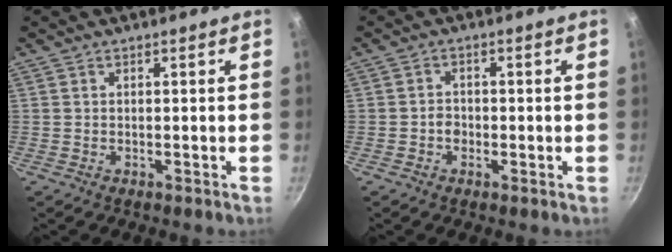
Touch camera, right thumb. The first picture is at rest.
{"total": 2.1, "force": [-0.6, 1.7, 1.1], "torque": [-0.011, 0.009, -0.014]}